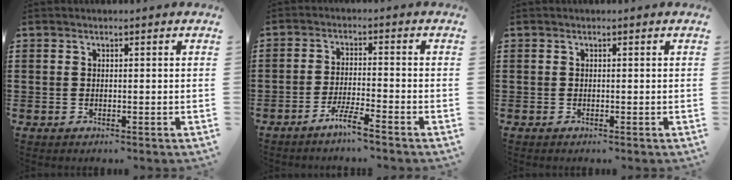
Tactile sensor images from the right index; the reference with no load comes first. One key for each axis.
{"total": 4.3, "fx": -3.6, "fy": -0.4, "fz": 2.3, "tx": -0.054, "ty": -0.008, "tz": -0.069}
{"total": 0.0}